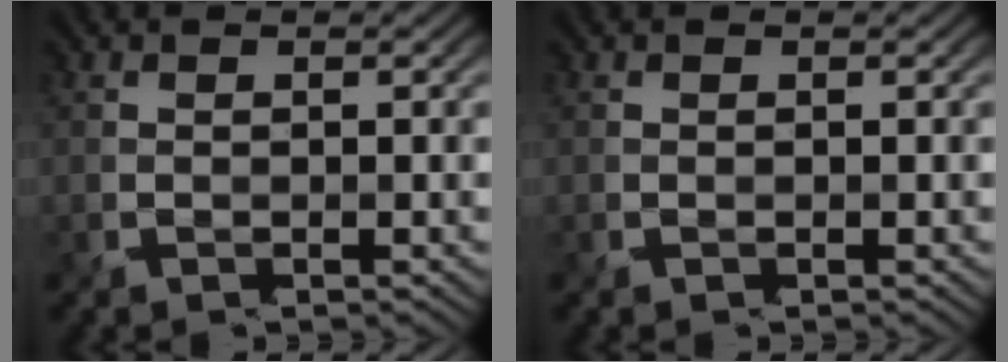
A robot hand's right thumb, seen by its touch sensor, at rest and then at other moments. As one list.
[{"total": 0.0}]